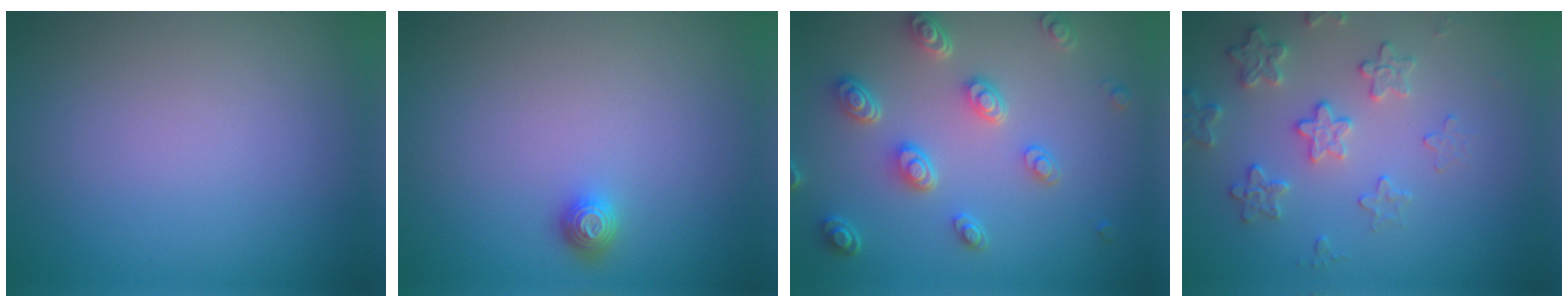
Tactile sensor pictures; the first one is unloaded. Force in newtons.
{"total": 1.2, "press": 1.1, "slide": 0.4}
{"total": 4.6, "press": 3.7, "slide": 2.8}
{"total": 3.2, "press": 3.2, "slide": 0.5}